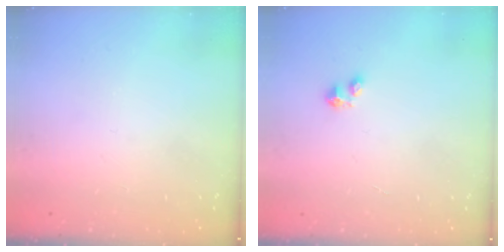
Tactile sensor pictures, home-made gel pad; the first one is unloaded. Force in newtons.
{"total": 2.8, "press": 2.8, "slide": 0.4}